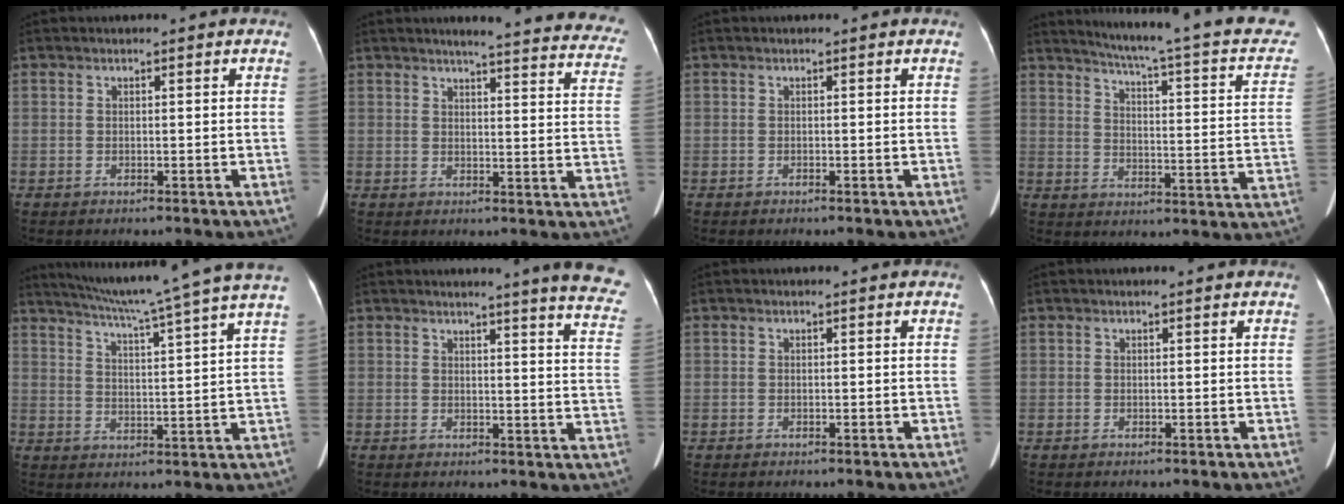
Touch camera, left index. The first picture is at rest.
{"total": 23.2, "force": [21.2, 2.3, 9.0], "torque": [-0.099, -0.074, 0.223]}
{"total": 0.0}
{"total": 22.7, "force": [19.4, 1.6, 11.7], "torque": [-0.158, -0.049, 0.224]}
{"total": 19.2, "force": [16.2, -2.3, 10.1], "torque": [-0.170, -0.024, 0.215]}
{"total": 13.6, "force": [12.0, -0.3, 6.3], "torque": [-0.059, -0.079, 0.109]}
{"total": 0.0}
{"total": 1.1, "force": [1.0, -0.1, 0.4], "torque": [-0.012, 0.009, 0.016]}